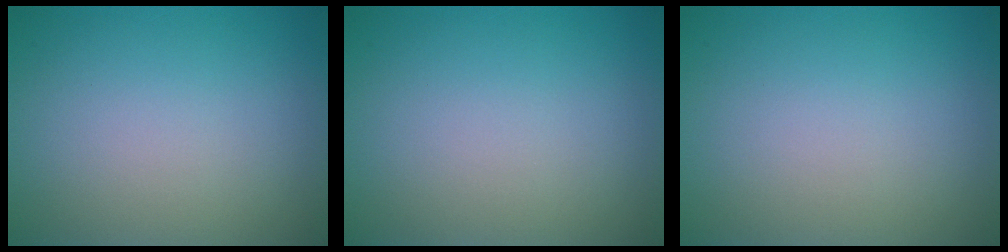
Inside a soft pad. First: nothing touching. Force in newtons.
{"total": 0.0}
{"total": 0.0}